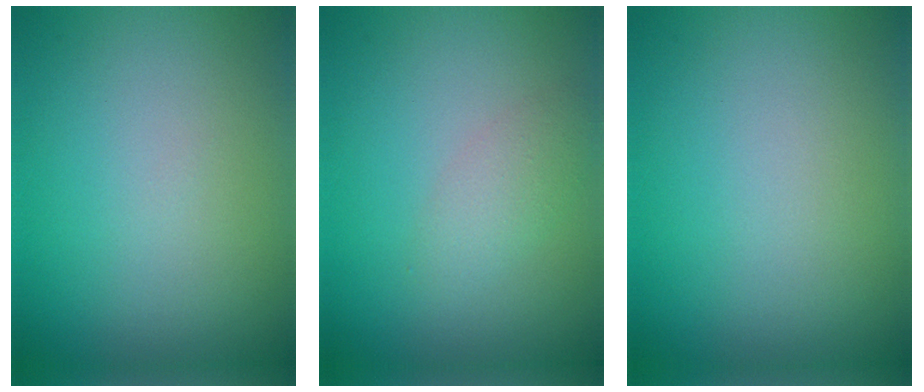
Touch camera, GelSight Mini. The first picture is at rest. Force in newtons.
{"total": 2.0, "press": 2.0, "slide": 0.1}
{"total": 0.0}